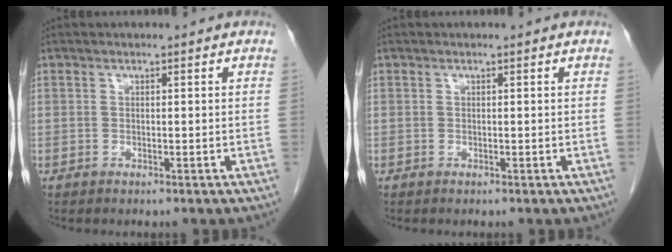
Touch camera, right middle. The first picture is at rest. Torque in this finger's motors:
{"motor_torque": [0.00, 0.00, 0.00, 0.00]}